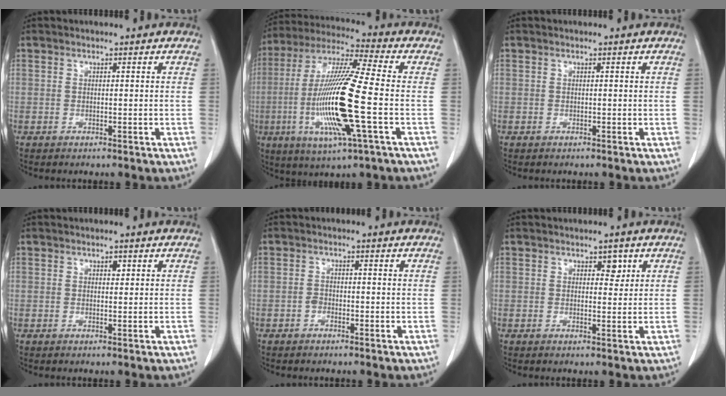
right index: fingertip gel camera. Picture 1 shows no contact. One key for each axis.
{"total": 18.1, "fx": -3.6, "fy": 0.7, "fz": 17.7, "tx": -0.369, "ty": -0.014, "tz": -0.073}
{"total": 0.0}
{"total": 0.8, "fx": 0.4, "fy": 0.4, "fz": 0.5, "tx": -0.010, "ty": -0.001, "tz": 0.007}
{"total": 1.2, "fx": -0.7, "fy": 0.7, "fz": 0.7, "tx": -0.009, "ty": 0.004, "tz": -0.013}
{"total": 1.8, "fx": 1.0, "fy": 1.1, "fz": 1.1, "tx": -0.010, "ty": -0.002, "tz": 0.014}